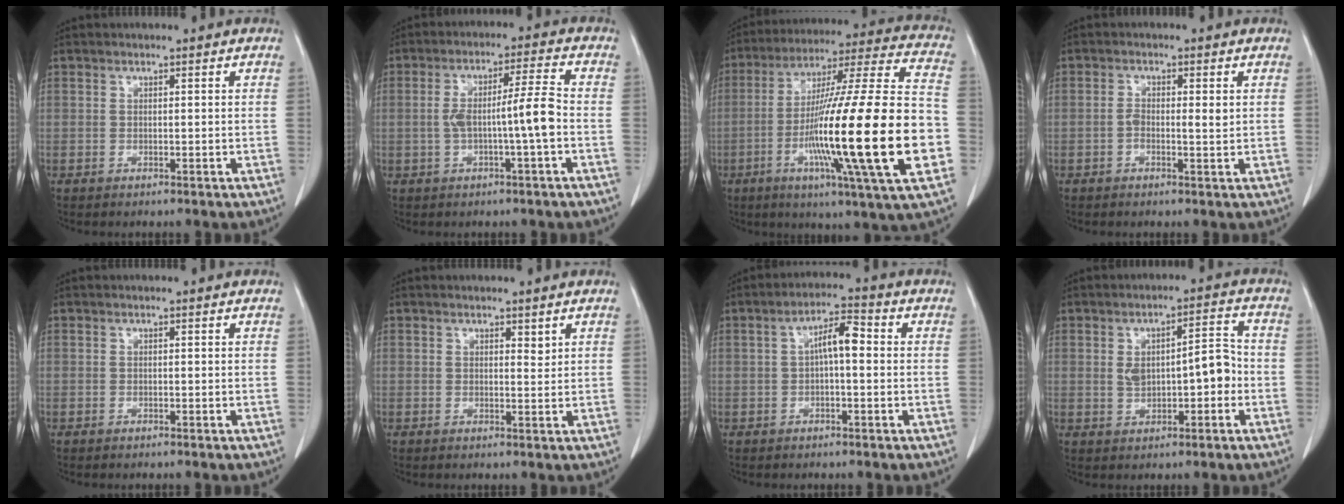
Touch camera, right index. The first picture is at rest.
{"total": 7.3, "force": [-1.4, -0.3, 7.2], "torque": [-0.132, 0.016, -0.021]}
{"total": 29.2, "force": [-6.6, 0.9, 28.5], "torque": [-0.447, -0.028, -0.124]}
{"total": 2.7, "force": [0.0, 0.9, 2.6], "torque": [-0.045, 0.005, -0.001]}
{"total": 0.0}
{"total": 1.0, "force": [0.7, 0.4, 0.6], "torque": [-0.008, -0.006, 0.011]}
{"total": 5.1, "force": [0.2, 1.4, 4.9], "torque": [-0.084, 0.021, 0.001]}
{"total": 7.3, "force": [-0.5, 2.9, 6.6], "torque": [-0.107, 0.028, 0.000]}